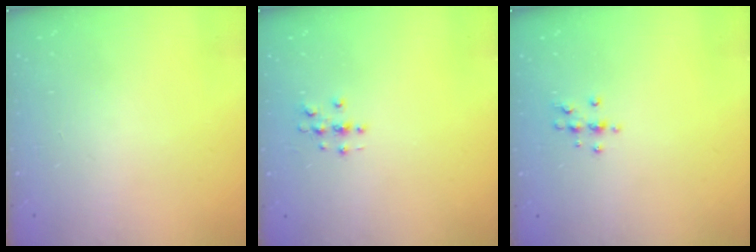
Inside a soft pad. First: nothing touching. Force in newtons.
{"total": 3.0, "press": 3.0, "slide": 0.3}
{"total": 7.5, "press": 7.4, "slide": 1.3}